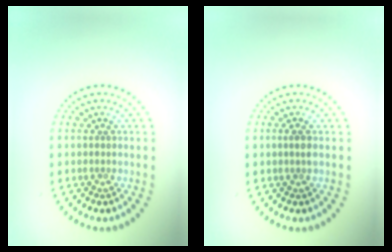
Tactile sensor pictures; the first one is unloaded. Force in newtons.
{"total": 0.9, "press": 0.8, "slide": 0.5}